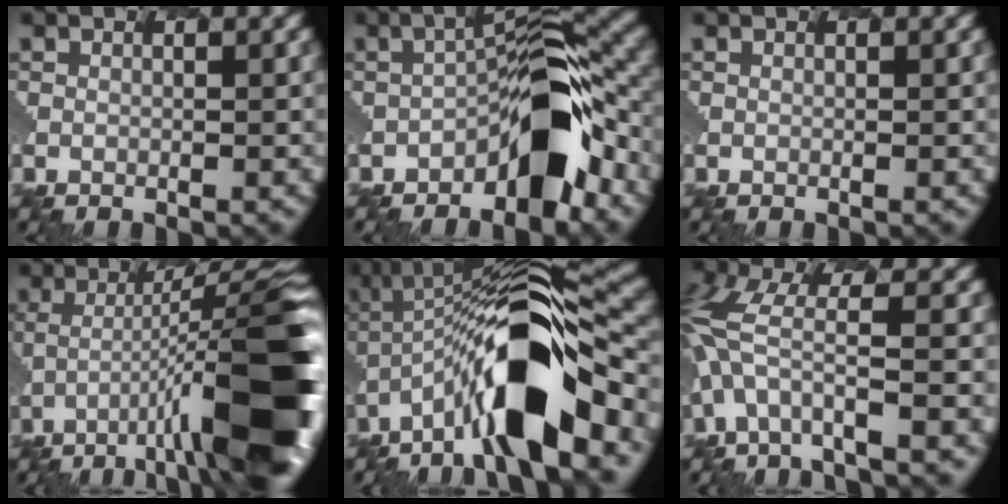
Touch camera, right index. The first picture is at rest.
{"total": 7.6, "force": [-4.3, 3.0, 5.5], "torque": [-0.082, 0.027, -0.093]}
{"total": 0.0}
{"total": 10.8, "force": [-4.2, 1.2, 9.9], "torque": [-0.165, 0.022, -0.067]}
{"total": 11.4, "force": [-5.5, 2.8, 9.6], "torque": [-0.176, 0.029, -0.104]}
{"total": 5.4, "force": [-1.1, 2.1, 4.8], "torque": [-0.145, 0.017, -0.036]}